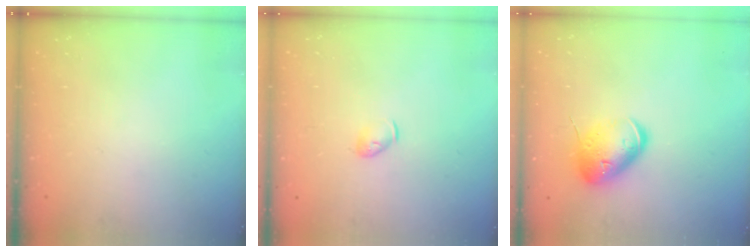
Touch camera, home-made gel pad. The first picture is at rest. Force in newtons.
{"total": 4.3, "press": 4.2, "slide": 0.9}
{"total": 14.5, "press": 14.3, "slide": 2.2}